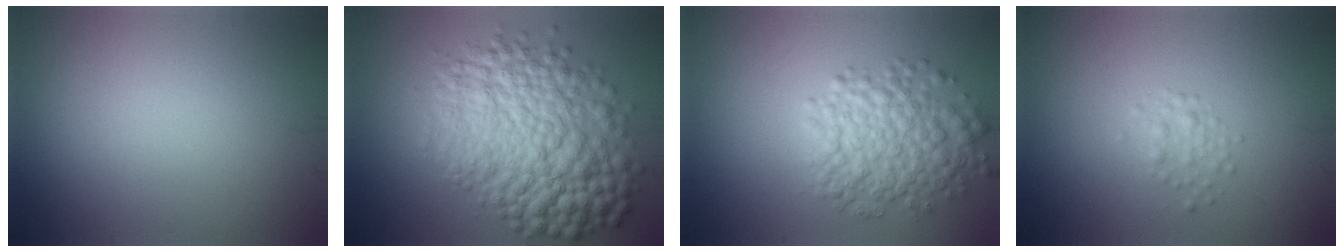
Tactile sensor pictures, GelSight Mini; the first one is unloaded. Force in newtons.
{"total": 11.4, "press": 11.4, "slide": 0.2}
{"total": 5.8, "press": 5.8, "slide": 0.2}
{"total": 1.3, "press": 1.3, "slide": 0.0}